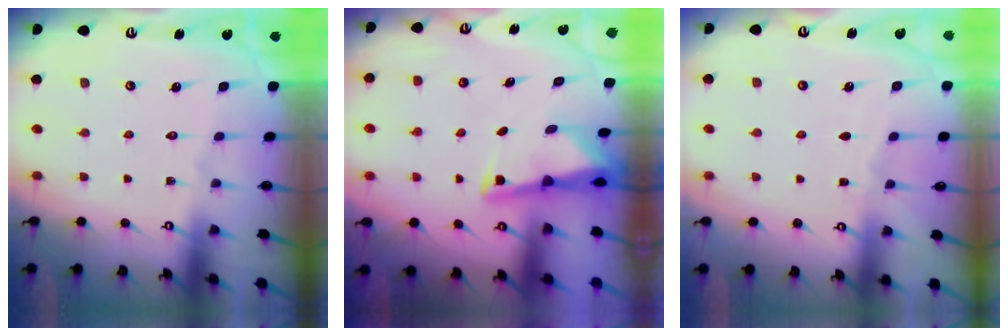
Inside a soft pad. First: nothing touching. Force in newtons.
{"total": 3.0, "press": 3.0, "slide": 0.3}
{"total": 2.2, "press": 2.1, "slide": 0.4}